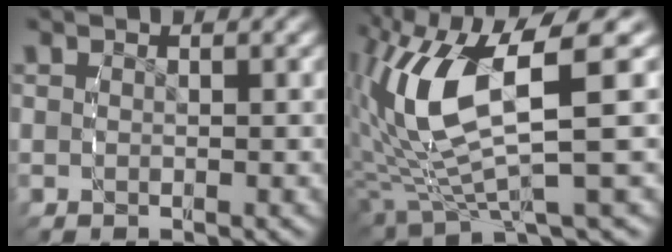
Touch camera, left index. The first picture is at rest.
{"total": 10.5, "force": [1.0, 5.4, 8.9], "torque": [-0.200, -0.022, 0.037]}